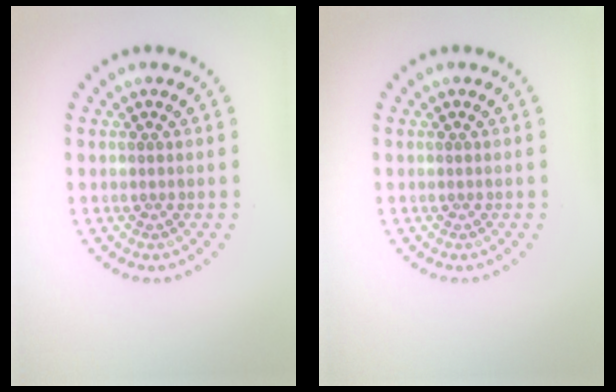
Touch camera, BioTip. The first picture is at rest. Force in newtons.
{"total": 0.0}